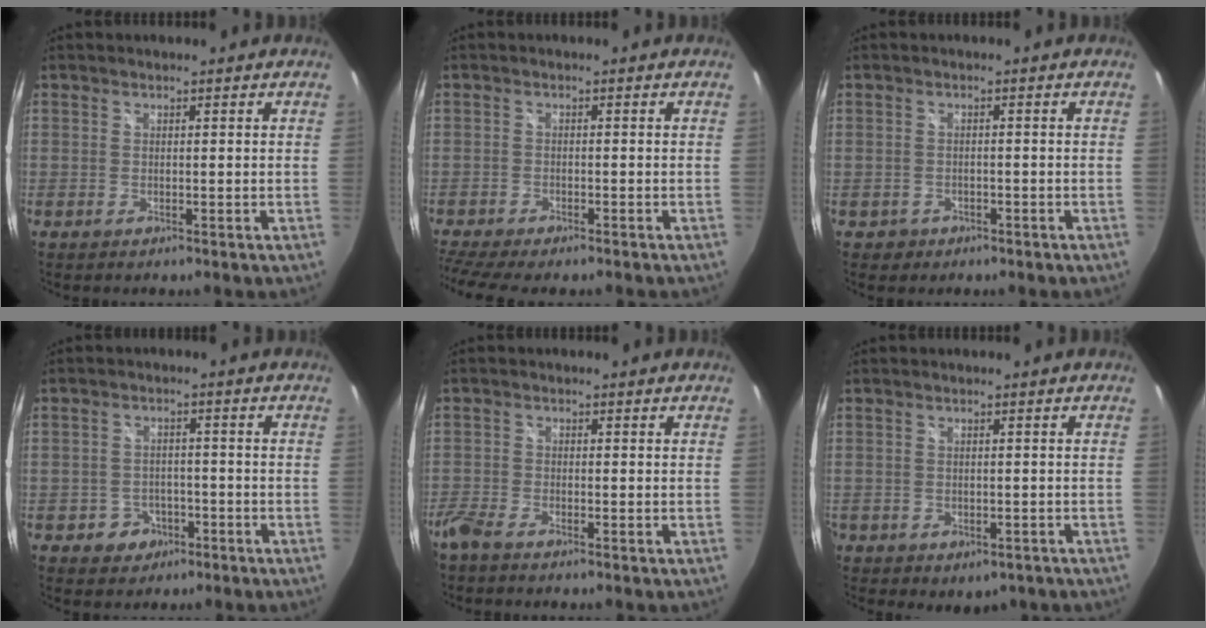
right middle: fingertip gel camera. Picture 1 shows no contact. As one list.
[{"total": 7.2, "force": [-6.3, 0.8, 3.5], "torque": [-0.094, -0.032, -0.107]}, {"total": 2.5, "force": [-1.2, 2.1, 0.5], "torque": [-0.019, -0.001, -0.014]}, {"total": 4.9, "force": [-2.6, 4.1, 0.9], "torque": [-0.031, 0.011, -0.030]}, {"total": 3.7, "force": [-3.1, 0.7, 1.8], "torque": [-0.053, -0.010, -0.065]}, {"total": 4.0, "force": [-1.8, 3.2, 1.7], "torque": [-0.042, -0.007, -0.014]}]